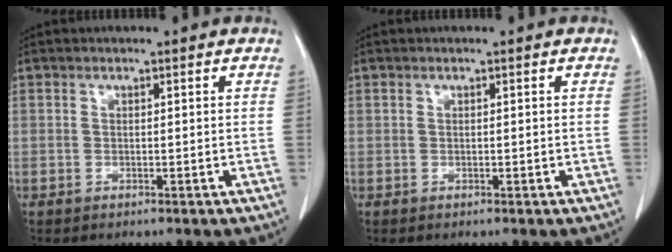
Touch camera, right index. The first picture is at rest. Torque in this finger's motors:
{"motor_torque": [-0.12, 0.08, -0.02, 0.00]}